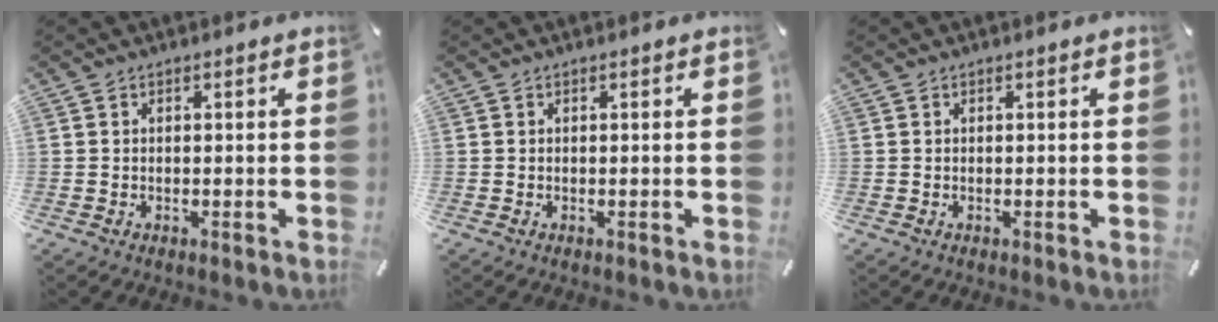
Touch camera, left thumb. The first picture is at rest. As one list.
[{"total": 0.0}, {"total": 0.0}]